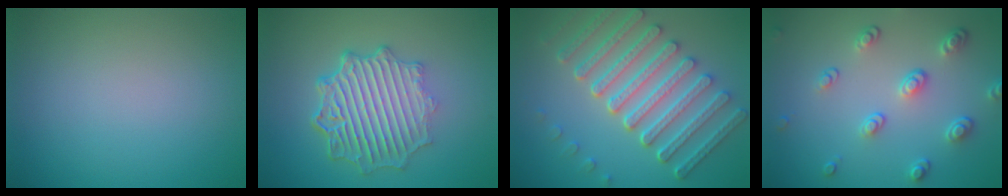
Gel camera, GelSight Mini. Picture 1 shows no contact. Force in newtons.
{"total": 7.0, "press": 5.3, "slide": 4.6}
{"total": 7.9, "press": 6.1, "slide": 5.0}
{"total": 3.7, "press": 2.9, "slide": 2.4}